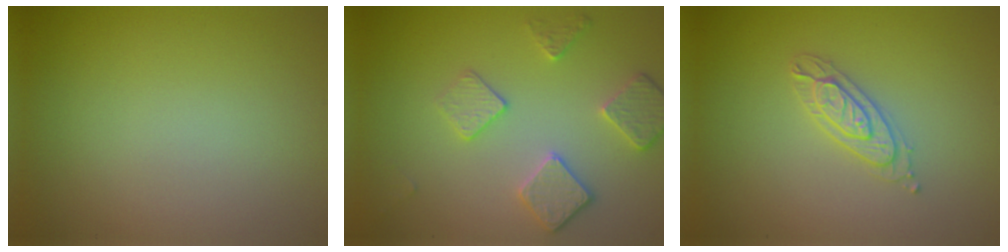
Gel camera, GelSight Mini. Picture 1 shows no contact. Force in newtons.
{"total": 3.5, "press": 3.1, "slide": 1.7}
{"total": 2.2, "press": 2.1, "slide": 0.4}